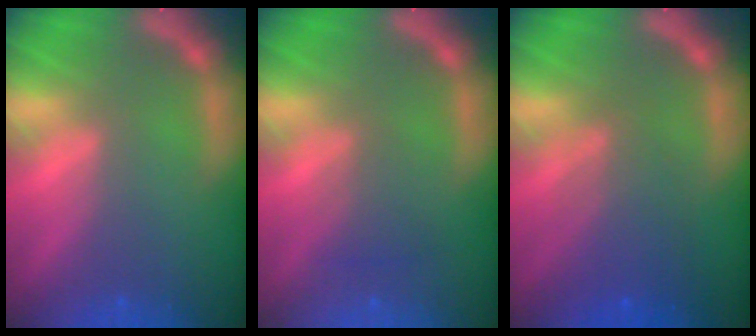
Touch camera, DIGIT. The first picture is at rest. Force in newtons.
{"total": 2.0}
{"total": 5.1}